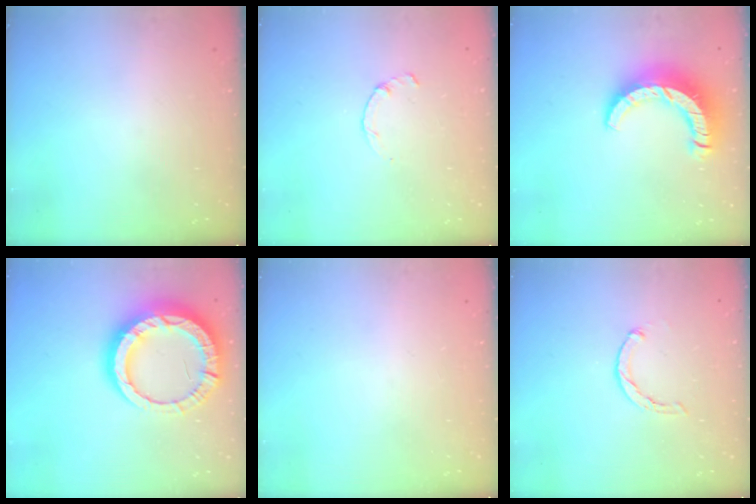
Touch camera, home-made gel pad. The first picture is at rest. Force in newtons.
{"total": 0.9, "press": 0.8, "slide": 0.3}
{"total": 12.2, "press": 12.1, "slide": 1.3}
{"total": 17.4, "press": 17.3, "slide": 1.8}
{"total": 0.0}
{"total": 1.1, "press": 1.1, "slide": 0.2}